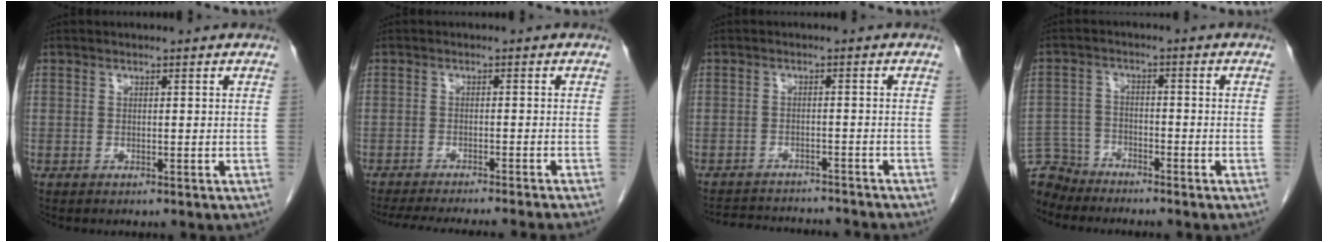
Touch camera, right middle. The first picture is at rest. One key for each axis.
{"total": 14.8, "fx": -13.4, "fy": -0.1, "fz": 6.2, "tx": -0.093, "ty": -0.032, "tz": -0.182}
{"total": 11.4, "fx": -10.9, "fy": 1.5, "fz": 2.9, "tx": -0.051, "ty": 0.002, "tz": -0.145}
{"total": 6.4, "fx": -6.2, "fy": 1.7, "fz": -0.4, "tx": 0.007, "ty": -0.002, "tz": -0.120}